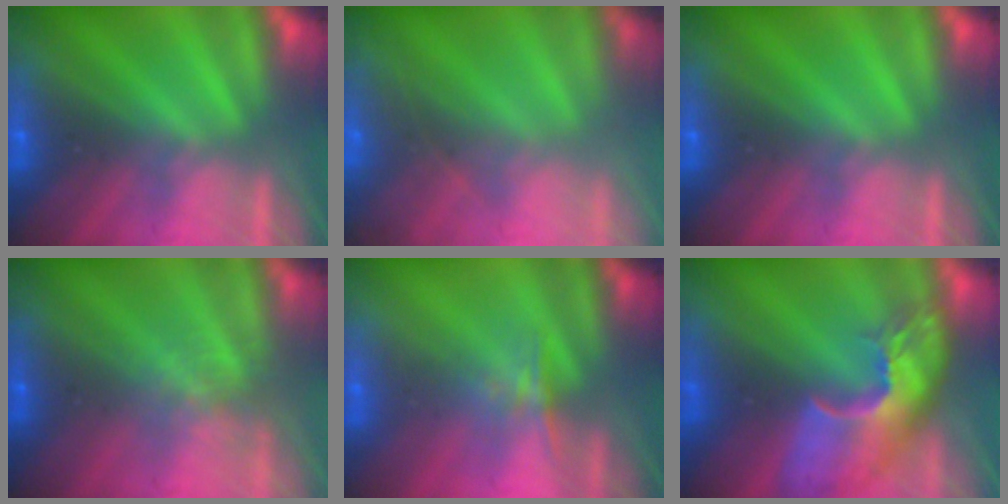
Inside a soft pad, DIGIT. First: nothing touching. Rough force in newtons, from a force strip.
{"total": 5.5}
{"total": 0.0}
{"total": 1.2}
{"total": 1.6}
{"total": 9.3}